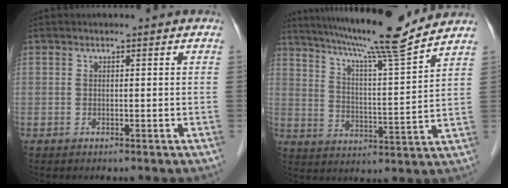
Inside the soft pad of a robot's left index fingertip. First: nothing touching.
{"total": 15.2, "force": [13.4, -1.3, 7.0], "torque": [-0.127, -0.008, 0.204]}